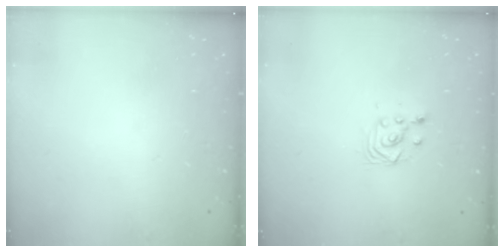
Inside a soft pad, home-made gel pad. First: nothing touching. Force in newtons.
{"total": 3.2, "press": 2.9, "slide": 1.4}